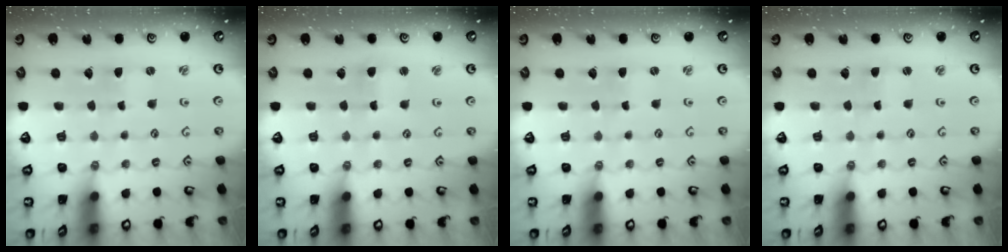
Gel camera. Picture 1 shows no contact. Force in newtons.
{"total": 1.4, "press": 1.3, "slide": 0.3}
{"total": 0.0}
{"total": 0.5, "press": 0.4, "slide": 0.3}